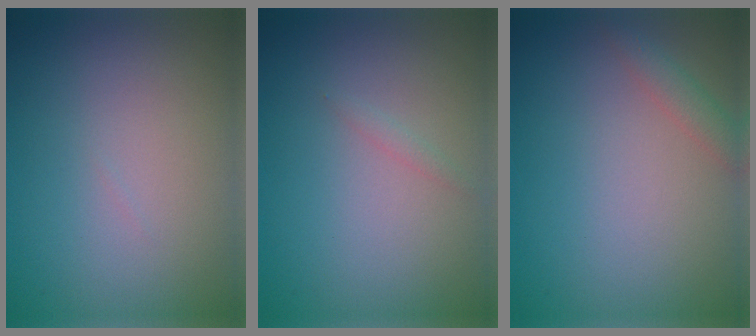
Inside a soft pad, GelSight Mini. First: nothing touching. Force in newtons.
{"total": 0.6, "press": 0.6, "slide": 0.0}
{"total": 1.5, "press": 1.5, "slide": 0.1}